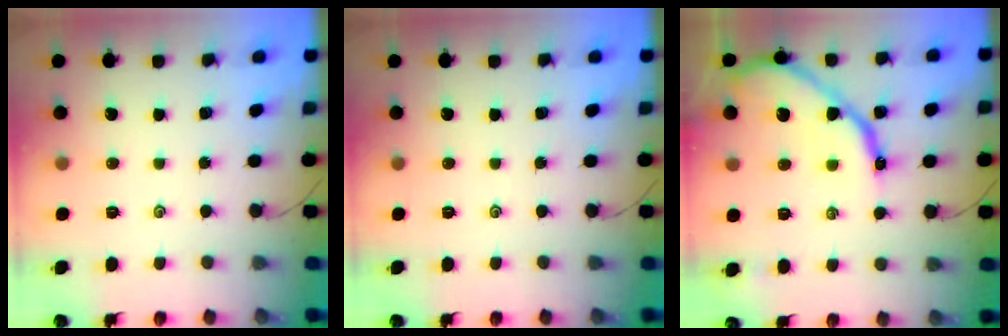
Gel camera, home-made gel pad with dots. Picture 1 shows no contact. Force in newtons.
{"total": 0.0}
{"total": 12.8, "press": 12.7, "slide": 1.6}